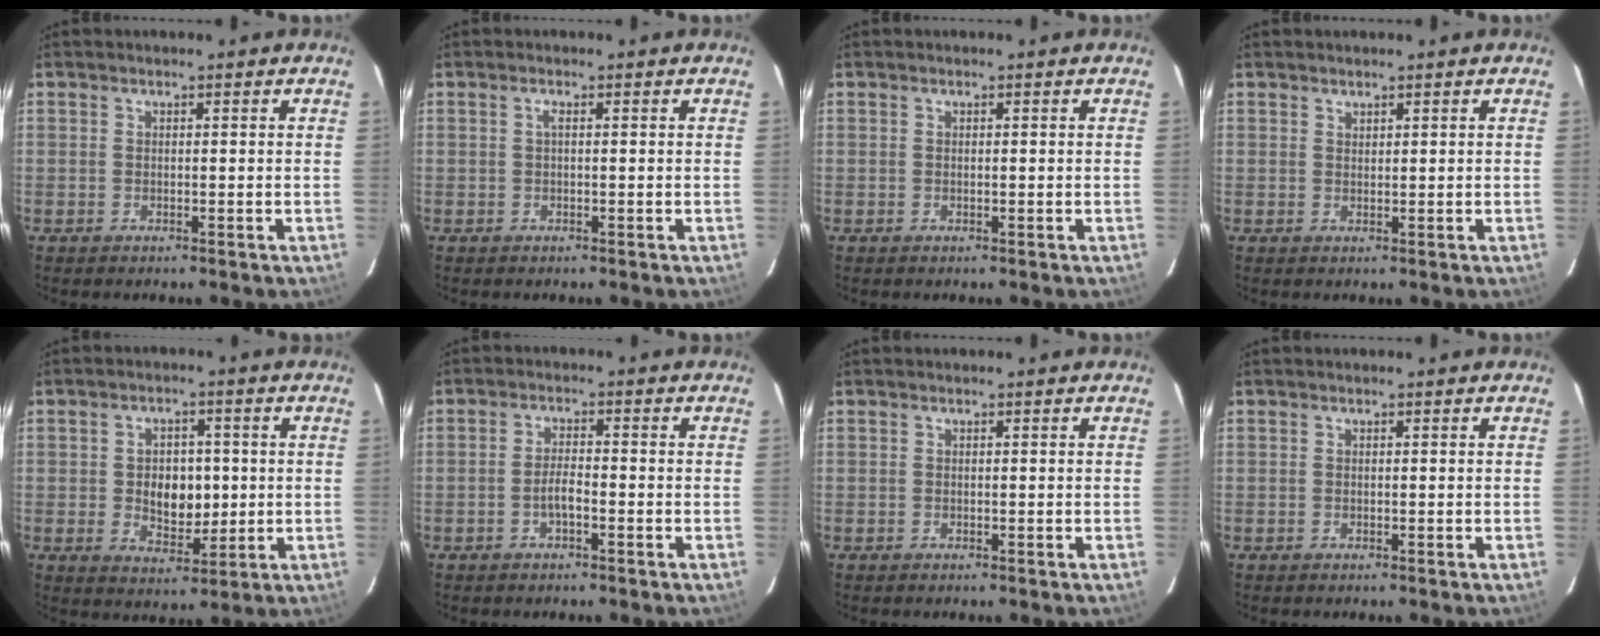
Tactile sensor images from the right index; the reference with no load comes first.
{"total": 0.7, "force": [0.1, 0.0, 0.7], "torque": [-0.014, 0.004, -0.001]}
{"total": 0.0}
{"total": 0.8, "force": [0.8, 0.3, 0.1], "torque": [-0.001, 0.002, 0.016]}
{"total": 7.5, "force": [0.0, 5.2, 5.4], "torque": [-0.095, 0.004, 0.009]}
{"total": 2.8, "force": [-1.3, 0.7, 2.4], "torque": [-0.048, 0.003, -0.024]}
{"total": 0.0}
{"total": 0.0}